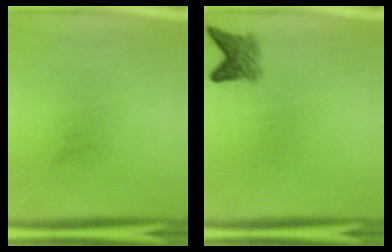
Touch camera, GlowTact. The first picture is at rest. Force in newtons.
{"total": 2.8}